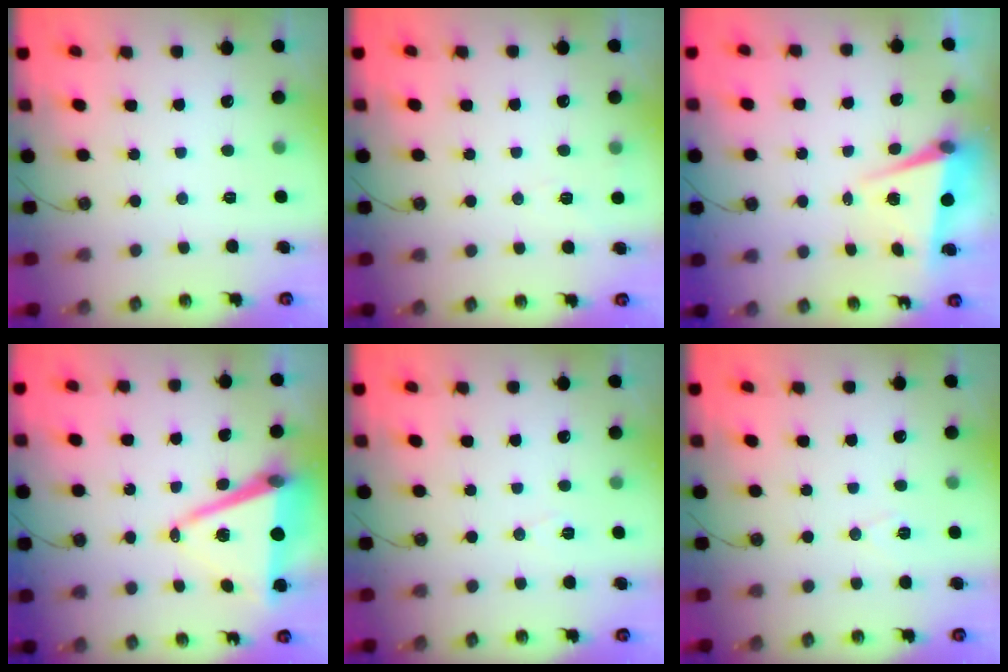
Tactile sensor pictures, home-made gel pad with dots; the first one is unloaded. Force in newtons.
{"total": 5.1, "press": 4.9, "slide": 1.4}
{"total": 6.4, "press": 6.1, "slide": 2.0}
{"total": 12.3, "press": 11.6, "slide": 4.2}
{"total": 5.9, "press": 3.8, "slide": 4.5}
{"total": 7.0, "press": 5.3, "slide": 4.5}